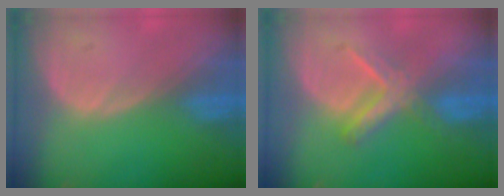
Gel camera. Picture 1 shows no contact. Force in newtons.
{"total": 5.6, "press": 5.4, "slide": 1.1}